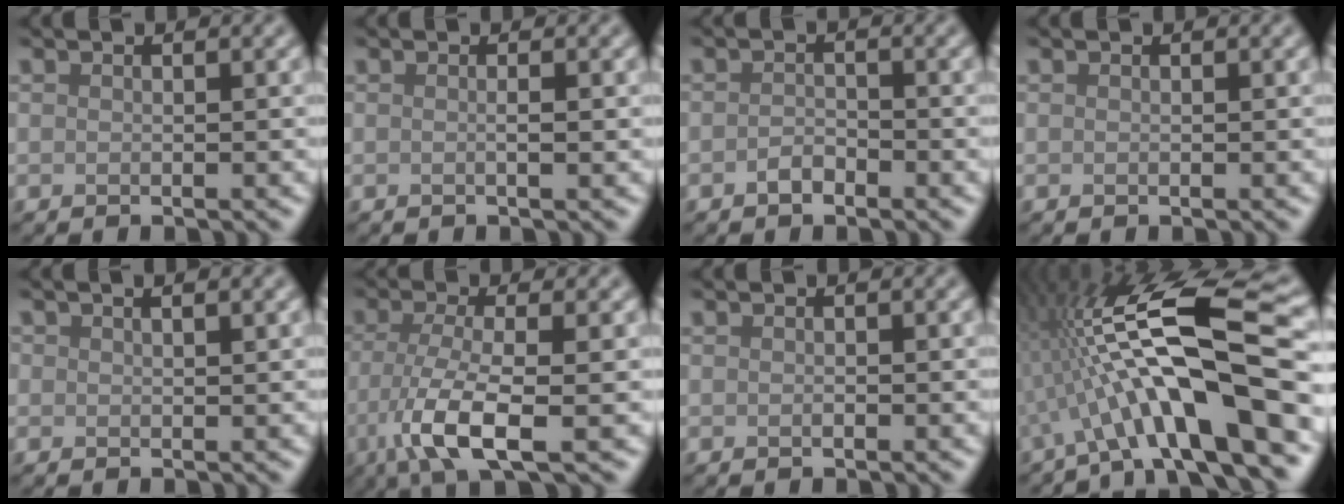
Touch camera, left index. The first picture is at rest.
{"total": 1.1, "force": [0.0, 0.3, 1.0], "torque": [-0.011, 0.002, -0.004]}
{"total": 1.3, "force": [-0.9, 0.6, 0.8], "torque": [-0.017, 0.002, -0.018]}
{"total": 0.0}
{"total": 1.2, "force": [0.8, 0.5, 0.8], "torque": [-0.011, -0.001, 0.011]}
{"total": 5.8, "force": [-2.0, 1.5, 5.3], "torque": [-0.104, -0.010, -0.041]}
{"total": 0.0}
{"total": 13.3, "force": [-1.9, 3.0, 12.8], "torque": [-0.203, 0.029, -0.036]}